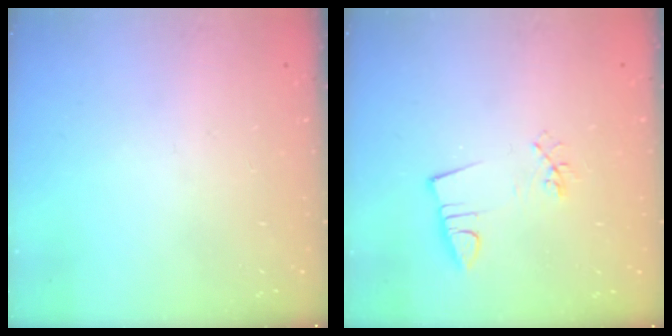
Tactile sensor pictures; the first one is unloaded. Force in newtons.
{"total": 3.0, "press": 2.4, "slide": 1.9}